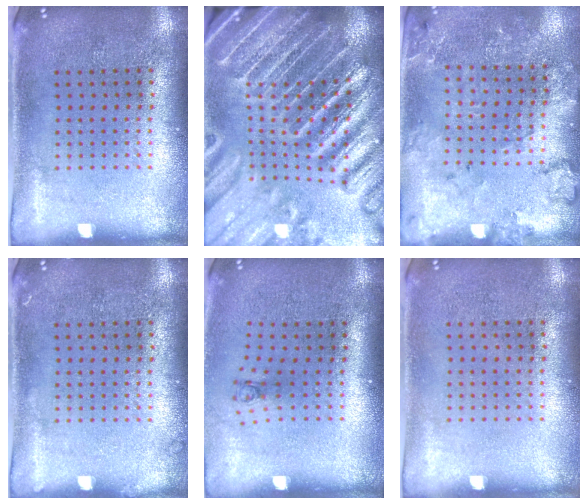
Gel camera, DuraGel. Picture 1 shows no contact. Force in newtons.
{"total": 5.3, "press": 4.6, "slide": 2.5}
{"total": 1.8, "press": 1.8, "slide": 0.3}
{"total": 0.6, "press": 0.5, "slide": 0.1}
{"total": 0.7, "press": 0.3, "slide": 0.7}
{"total": 0.0}